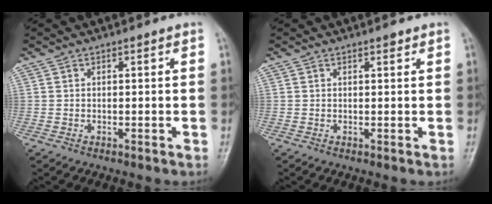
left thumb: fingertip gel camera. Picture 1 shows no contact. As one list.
[{"total": 0.8, "force": [0.6, 0.2, 0.4], "torque": [-0.006, -0.004, 0.007]}]